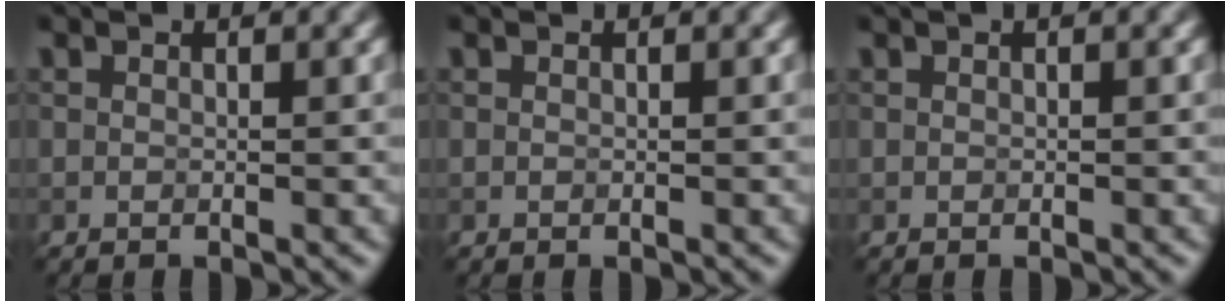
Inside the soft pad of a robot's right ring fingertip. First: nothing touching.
{"total": 0.0}
{"total": 0.6, "force": [0.3, 0.1, 0.5], "torque": [-0.009, 0.005, 0.004]}